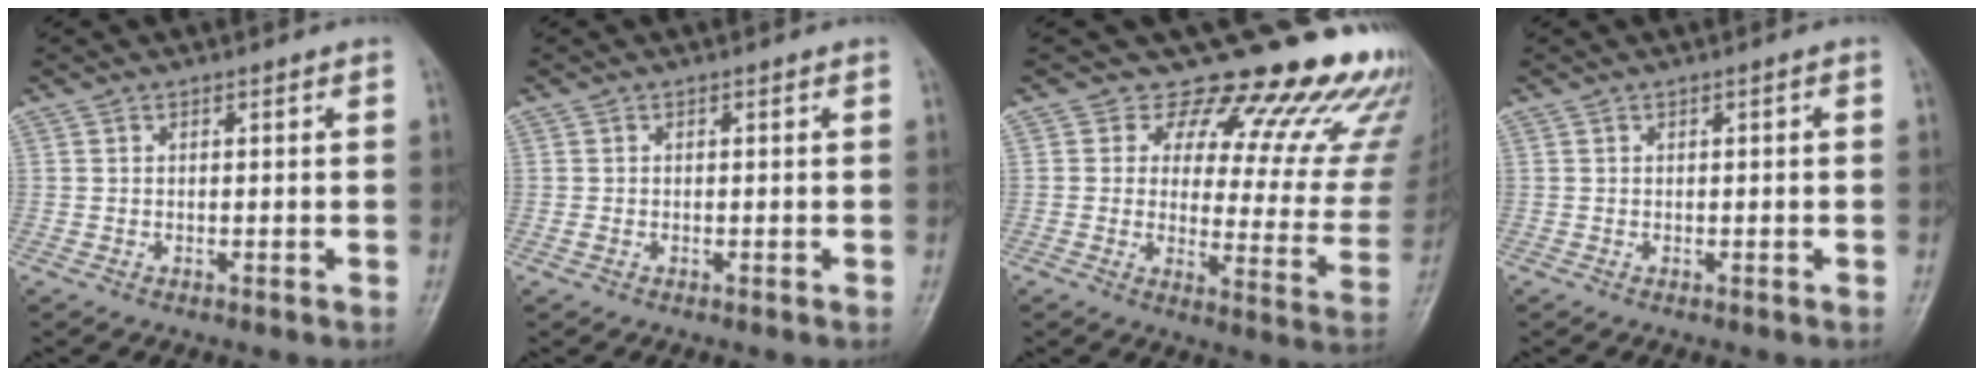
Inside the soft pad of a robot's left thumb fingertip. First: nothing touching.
{"total": 0.9, "force": [-0.2, 0.6, 0.6], "torque": [-0.015, -0.002, -0.003]}
{"total": 20.4, "force": [16.9, 8.0, 8.3], "torque": [-0.048, -0.127, 0.188]}
{"total": 0.0}